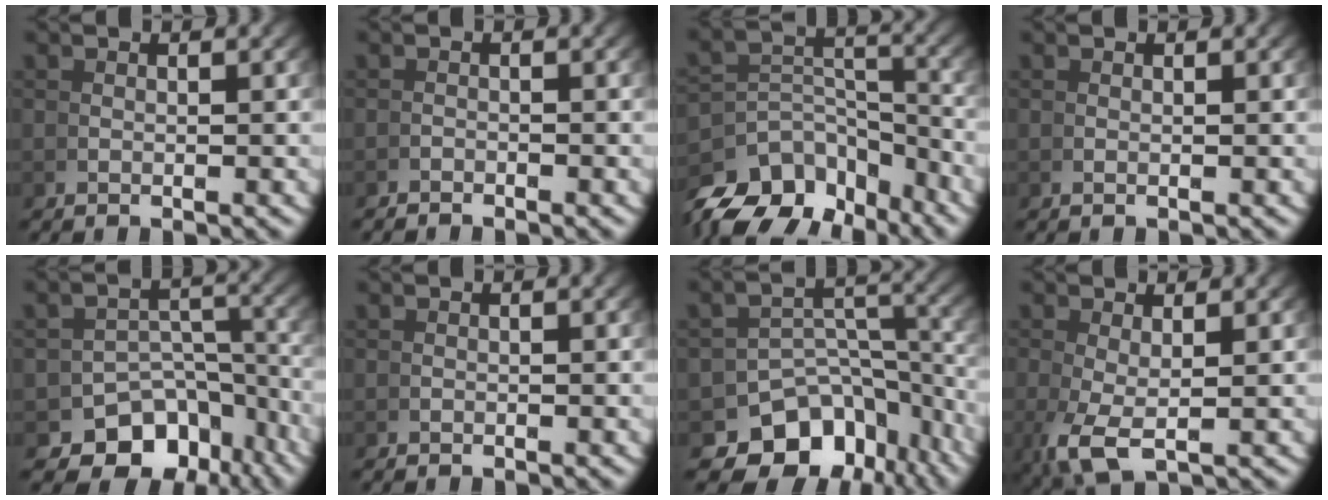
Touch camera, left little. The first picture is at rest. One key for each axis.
{"total": 1.6, "fx": -1.1, "fy": -0.9, "fz": -0.8, "tx": 0.022, "ty": -0.004, "tz": -0.021}
{"total": 9.1, "fx": -5.2, "fy": 5.6, "fz": 4.9, "tx": -0.083, "ty": -0.036, "tz": -0.075}
{"total": 0.0}
{"total": 10.4, "fx": -6.7, "fy": 6.7, "fz": 4.2, "tx": -0.043, "ty": -0.037, "tz": -0.096}
{"total": 0.8, "fx": -0.3, "fy": -0.5, "fz": -0.5, "tx": 0.012, "ty": -0.002, "tz": -0.007}
{"total": 10.8, "fx": -5.6, "fy": 7.2, "fz": 5.8, "tx": -0.084, "ty": -0.042, "tz": -0.075}
{"total": 3.7, "fx": -1.0, "fy": 1.6, "fz": 3.1, "tx": -0.085, "ty": -0.034, "tz": 0.004}